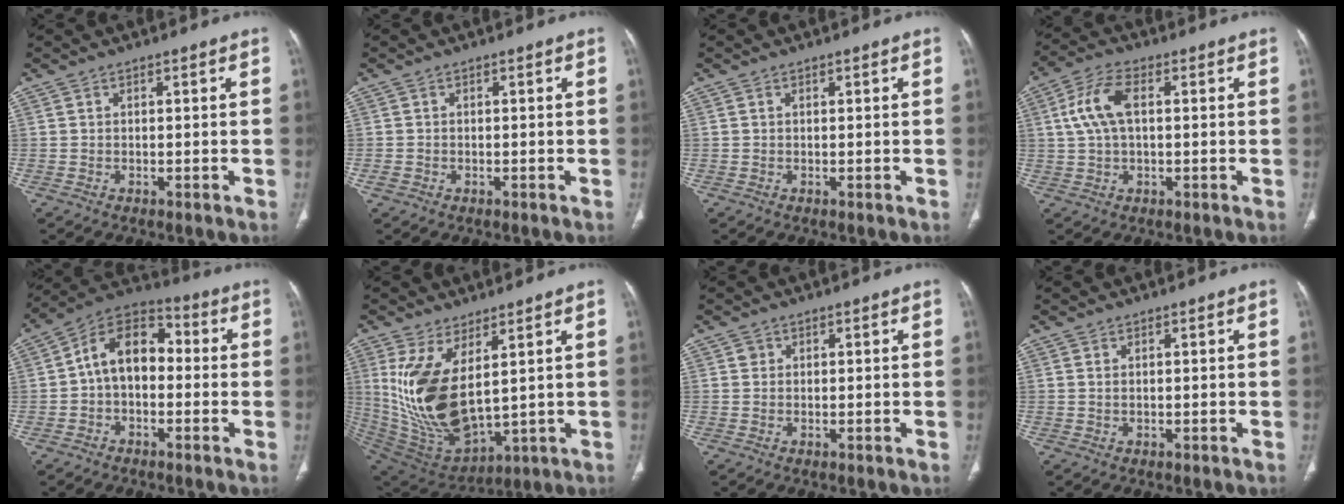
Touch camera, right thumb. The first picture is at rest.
{"total": 1.1, "force": [-0.4, 0.9, 0.4], "torque": [-0.013, 0.001, -0.006]}
{"total": 0.0}
{"total": 8.2, "force": [1.4, 4.3, 6.9], "torque": [-0.151, 0.020, 0.026]}
{"total": 11.7, "force": [-0.3, 8.0, 8.6], "torque": [-0.117, 0.039, -0.023]}
{"total": 17.3, "force": [4.1, 8.0, 14.8], "torque": [-0.291, -0.035, 0.108]}
{"total": 1.0, "force": [0.4, 0.9, 0.2], "torque": [0.005, 0.000, 0.005]}
{"total": 0.5, "force": [0.2, 0.2, 0.4], "torque": [-0.010, 0.002, 0.005]}